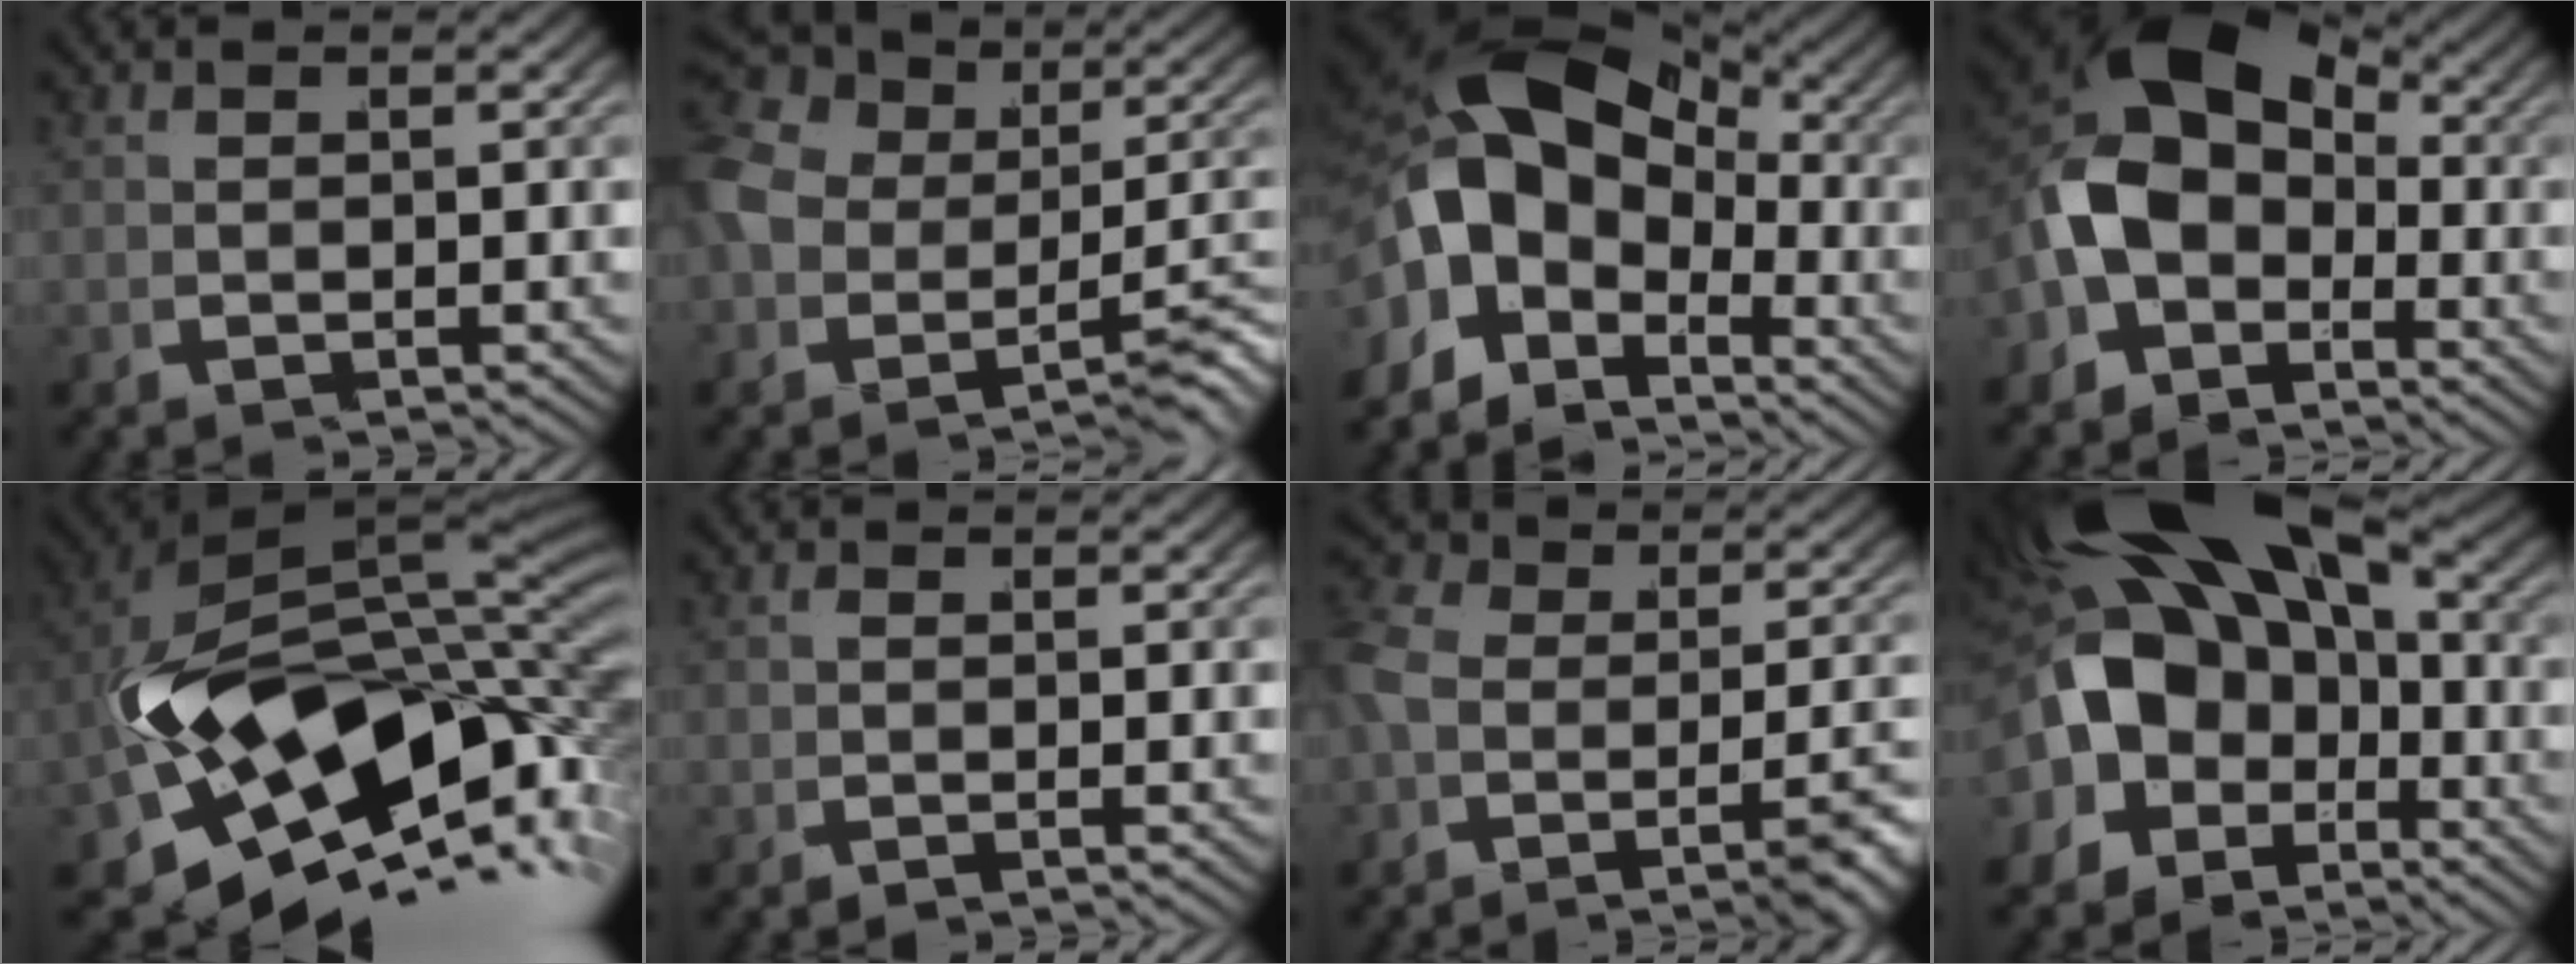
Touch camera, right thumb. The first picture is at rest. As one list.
[{"total": 8.6, "force": [-1.1, 6.6, 5.4], "torque": [-0.108, -0.002, -0.021]}, {"total": 14.0, "force": [-0.3, 9.4, 10.3], "torque": [-0.215, -0.026, -0.005]}, {"total": 11.5, "force": [-0.3, 8.2, 8.0], "torque": [-0.165, -0.018, -0.003]}, {"total": 23.5, "force": [-5.4, 13.3, 18.7], "torque": [-0.336, -0.075, -0.042]}, {"total": 0.8, "force": [-0.8, 0.0, 0.2], "torque": [-0.006, 0.000, -0.021]}, {"total": 6.3, "force": [-3.4, 3.2, 4.2], "torque": [-0.080, -0.007, -0.061]}, {"total": 14.2, "force": [-0.5, 9.8, 10.2], "torque": [-0.217, -0.030, 0.000]}]